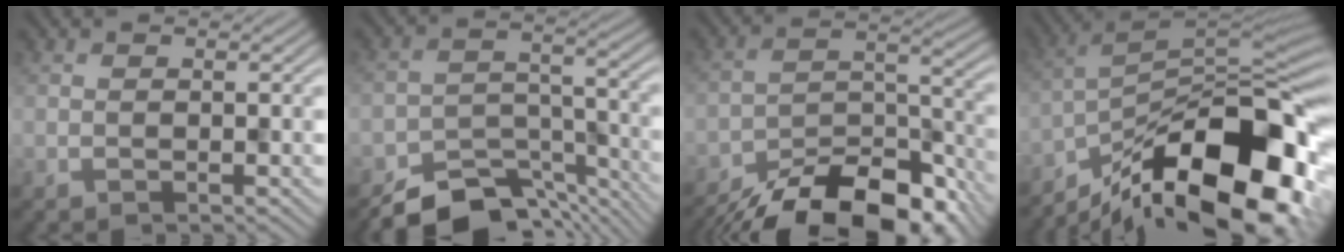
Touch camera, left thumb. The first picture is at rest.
{"total": 9.9, "force": [-8.3, 3.9, 3.6], "torque": [-0.056, -0.007, -0.136]}
{"total": 16.6, "force": [-13.6, 5.9, 7.5], "torque": [-0.138, -0.020, -0.201]}
{"total": 18.3, "force": [-11.2, 6.8, 12.8], "torque": [-0.211, -0.014, -0.188]}